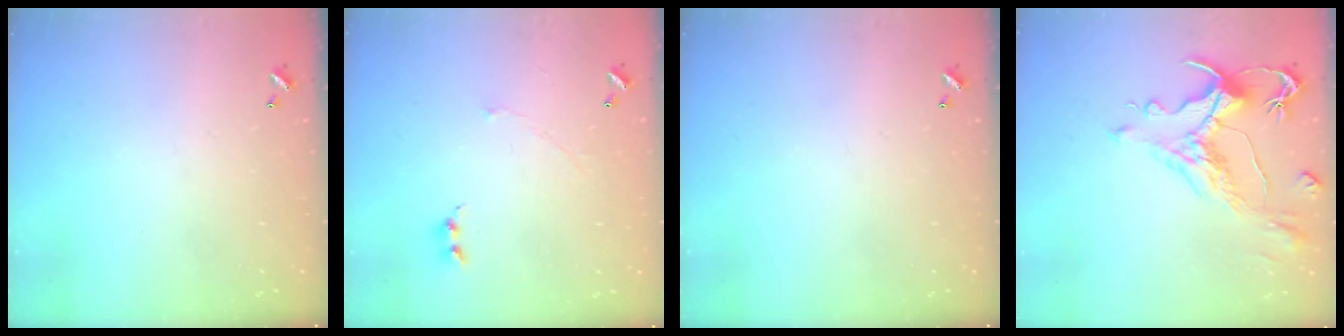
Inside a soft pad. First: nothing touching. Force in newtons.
{"total": 2.4, "press": 2.3, "slide": 0.7}
{"total": 0.0}
{"total": 1.5, "press": 0.9, "slide": 1.2}